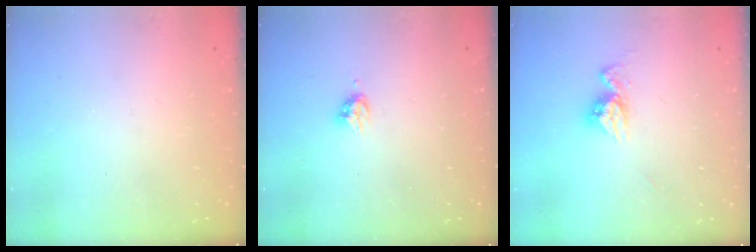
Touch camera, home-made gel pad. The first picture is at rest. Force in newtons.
{"total": 4.2, "press": 4.1, "slide": 0.5}
{"total": 8.7, "press": 8.6, "slide": 0.7}